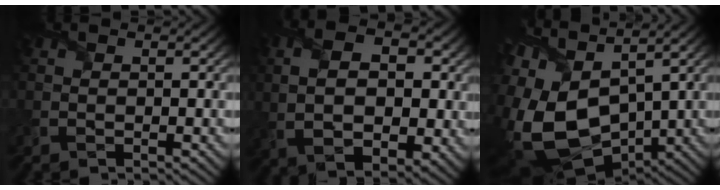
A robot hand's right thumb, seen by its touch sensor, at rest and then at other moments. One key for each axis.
{"total": 10.6, "fx": 0.7, "fy": 6.3, "fz": 8.5, "tx": -0.179, "ty": -0.002, "tz": 0.010}
{"total": 18.3, "fx": -1.7, "fy": 11.0, "fz": 14.6, "tx": -0.343, "ty": -0.040, "tz": -0.005}